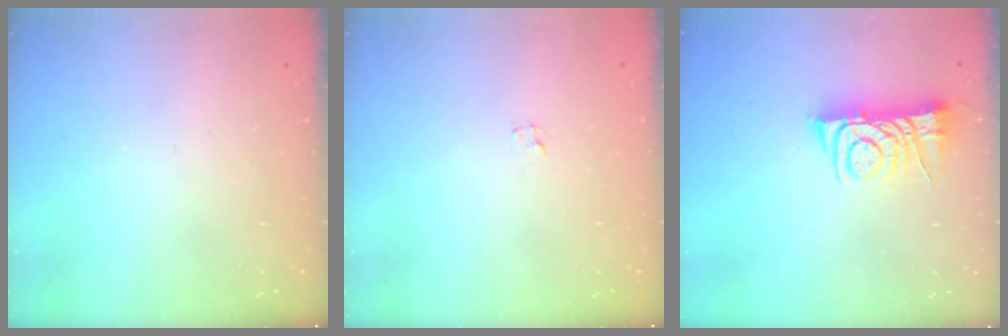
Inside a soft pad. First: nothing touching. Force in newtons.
{"total": 1.2, "press": 1.2, "slide": 0.1}
{"total": 7.0, "press": 7.0, "slide": 0.9}